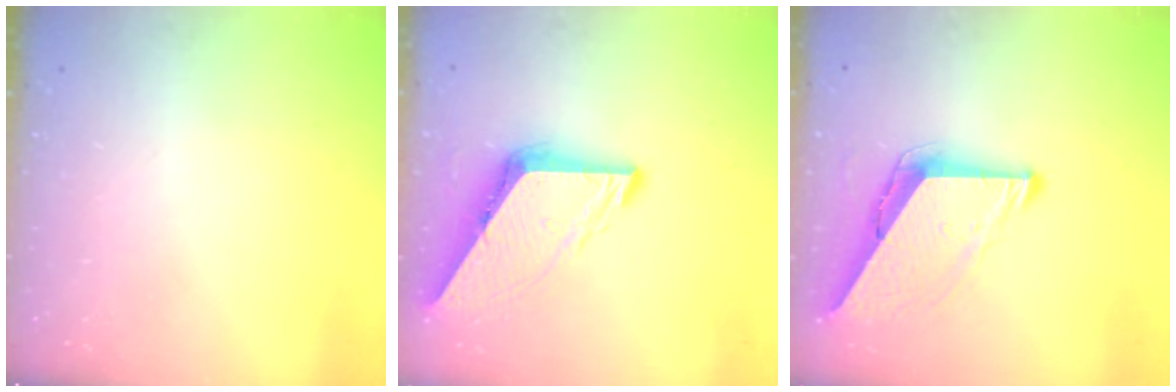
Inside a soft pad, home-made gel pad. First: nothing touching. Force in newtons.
{"total": 8.6, "press": 8.5, "slide": 1.1}
{"total": 10.0, "press": 9.9, "slide": 1.0}